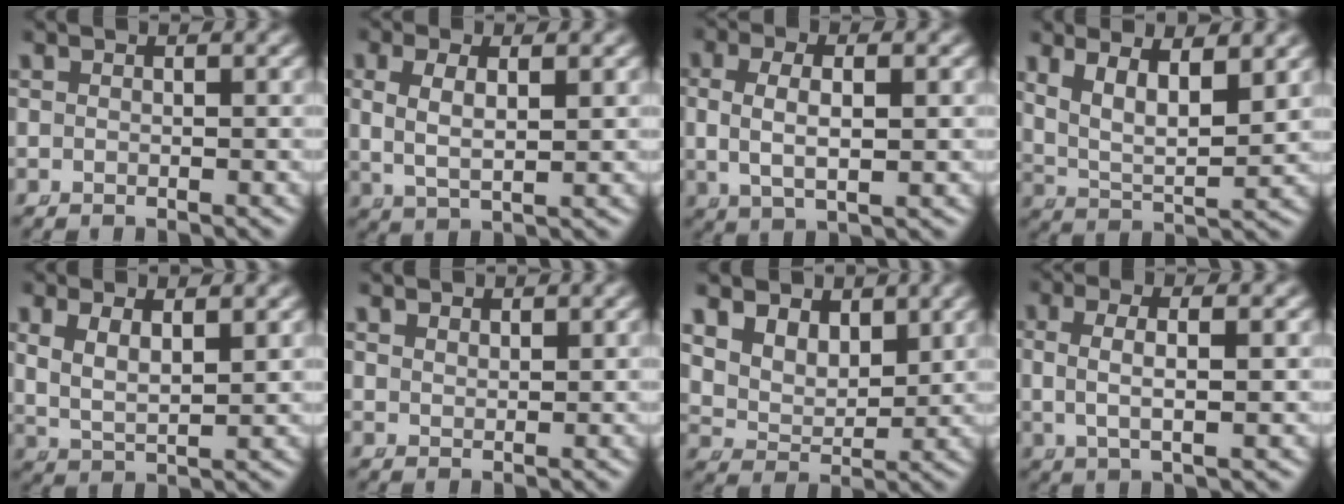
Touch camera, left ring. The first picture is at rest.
{"total": 4.5, "force": [0.8, 2.7, 3.4], "torque": [-0.076, -0.005, 0.021]}
{"total": 4.8, "force": [0.6, 2.4, 4.1], "torque": [-0.082, -0.003, 0.019]}
{"total": 6.5, "force": [2.2, 4.1, 4.6], "torque": [-0.095, -0.015, 0.041]}
{"total": 3.9, "force": [1.3, 2.4, 2.8], "torque": [-0.068, -0.010, 0.028]}
{"total": 1.3, "force": [1.2, 0.2, 0.2], "torque": [-0.003, -0.007, 0.032]}
{"total": 6.9, "force": [3.2, 5.1, 3.3], "torque": [-0.079, -0.008, 0.053]}
{"total": 4.3, "force": [0.9, 1.5, 3.9], "torque": [-0.074, 0.002, 0.020]}